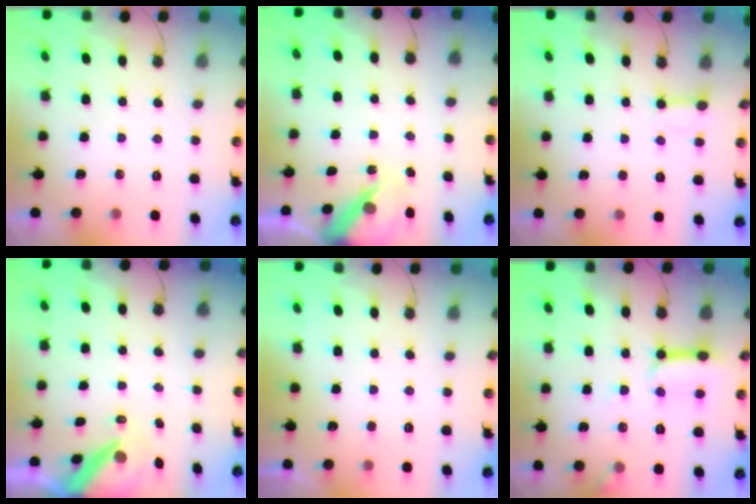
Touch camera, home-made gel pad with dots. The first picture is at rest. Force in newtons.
{"total": 7.9, "press": 7.8, "slide": 0.9}
{"total": 3.0, "press": 3.0, "slide": 0.4}
{"total": 8.4, "press": 8.3, "slide": 1.2}
{"total": 0.0}
{"total": 11.0, "press": 11.0, "slide": 1.2}